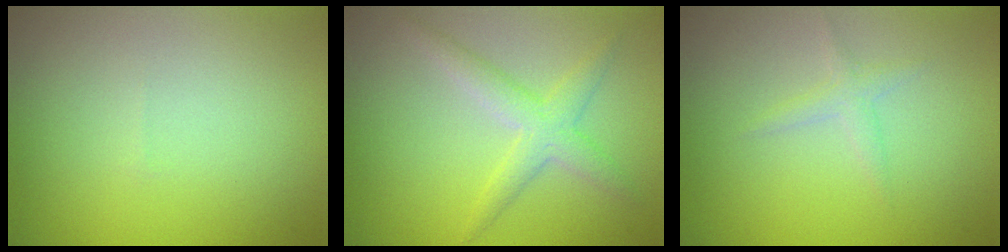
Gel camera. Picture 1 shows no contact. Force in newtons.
{"total": 1.7, "press": 1.7, "slide": 0.2}
{"total": 1.0, "press": 1.0, "slide": 0.0}